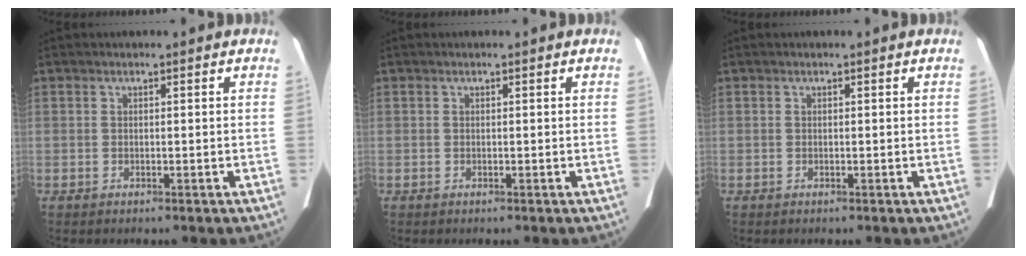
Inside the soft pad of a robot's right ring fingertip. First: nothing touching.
{"total": 0.0}
{"total": 0.0}